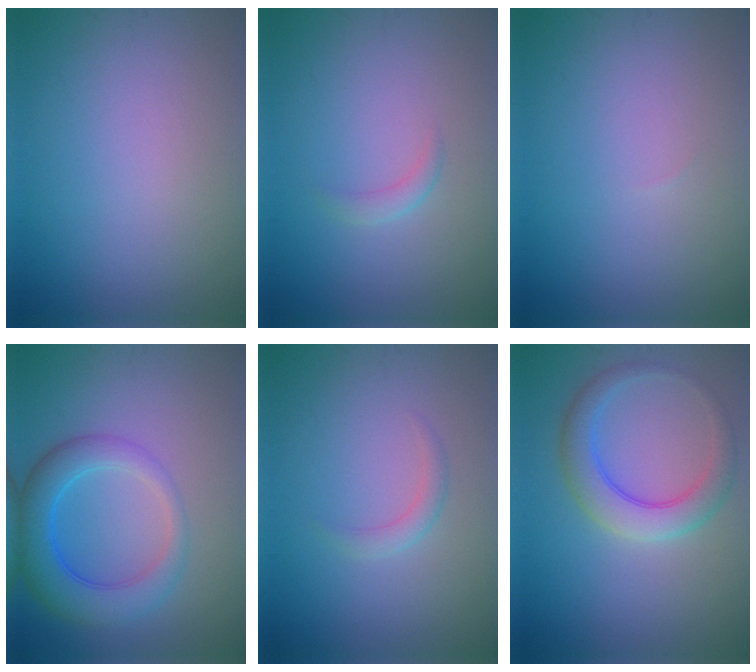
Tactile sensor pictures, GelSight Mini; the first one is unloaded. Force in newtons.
{"total": 1.2, "press": 1.2, "slide": 0.1}
{"total": 0.0}
{"total": 5.4, "press": 5.4, "slide": 0.2}
{"total": 1.4, "press": 1.4, "slide": 0.1}
{"total": 4.5, "press": 4.5, "slide": 0.2}